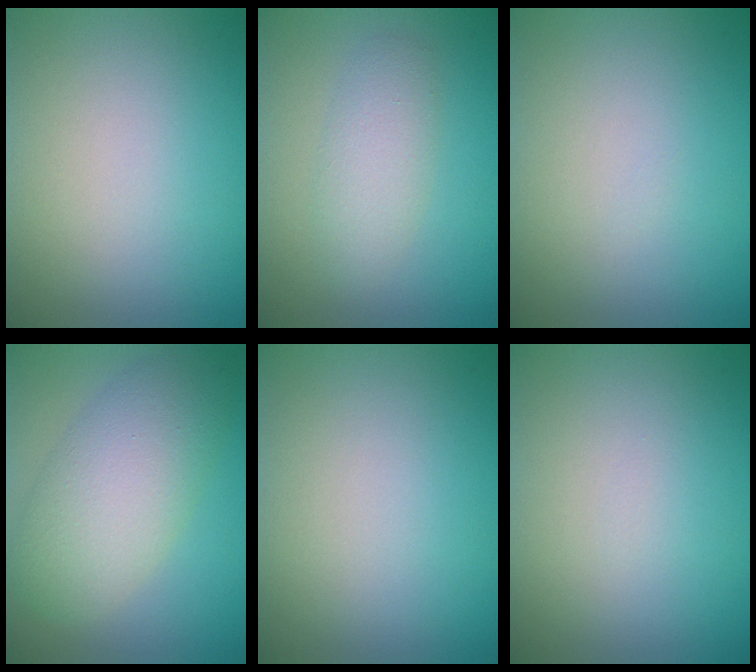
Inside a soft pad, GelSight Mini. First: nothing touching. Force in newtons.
{"total": 2.7, "press": 2.7, "slide": 0.2}
{"total": 0.0}
{"total": 6.5, "press": 6.5, "slide": 0.1}
{"total": 0.0}
{"total": 0.0}